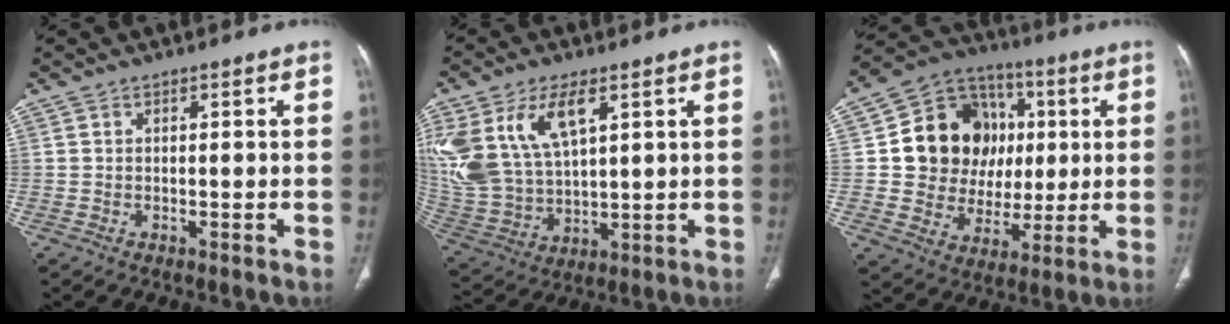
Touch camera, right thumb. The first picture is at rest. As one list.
[{"total": 18.0, "force": [7.4, 9.6, 13.2], "torque": [-0.279, -0.021, 0.155]}, {"total": 18.7, "force": [2.8, 15.8, 9.5], "torque": [-0.108, 0.018, 0.061]}]